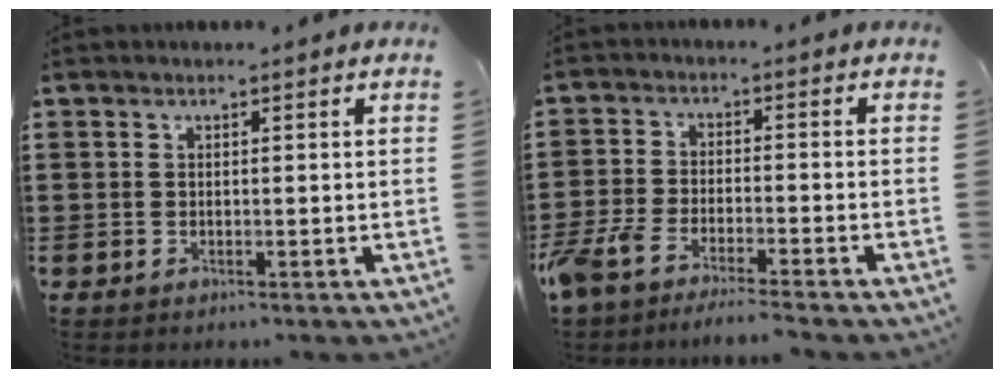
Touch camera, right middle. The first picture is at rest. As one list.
[{"total": 5.1, "force": [-4.6, 0.7, 2.0], "torque": [-0.068, -0.014, -0.099]}]